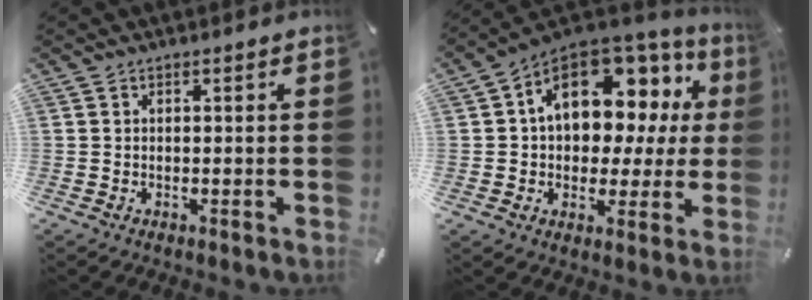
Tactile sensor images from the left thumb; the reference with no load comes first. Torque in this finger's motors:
{"motor_torque": [2.40, 2.61, 1.62, -1.15, 0.24]}